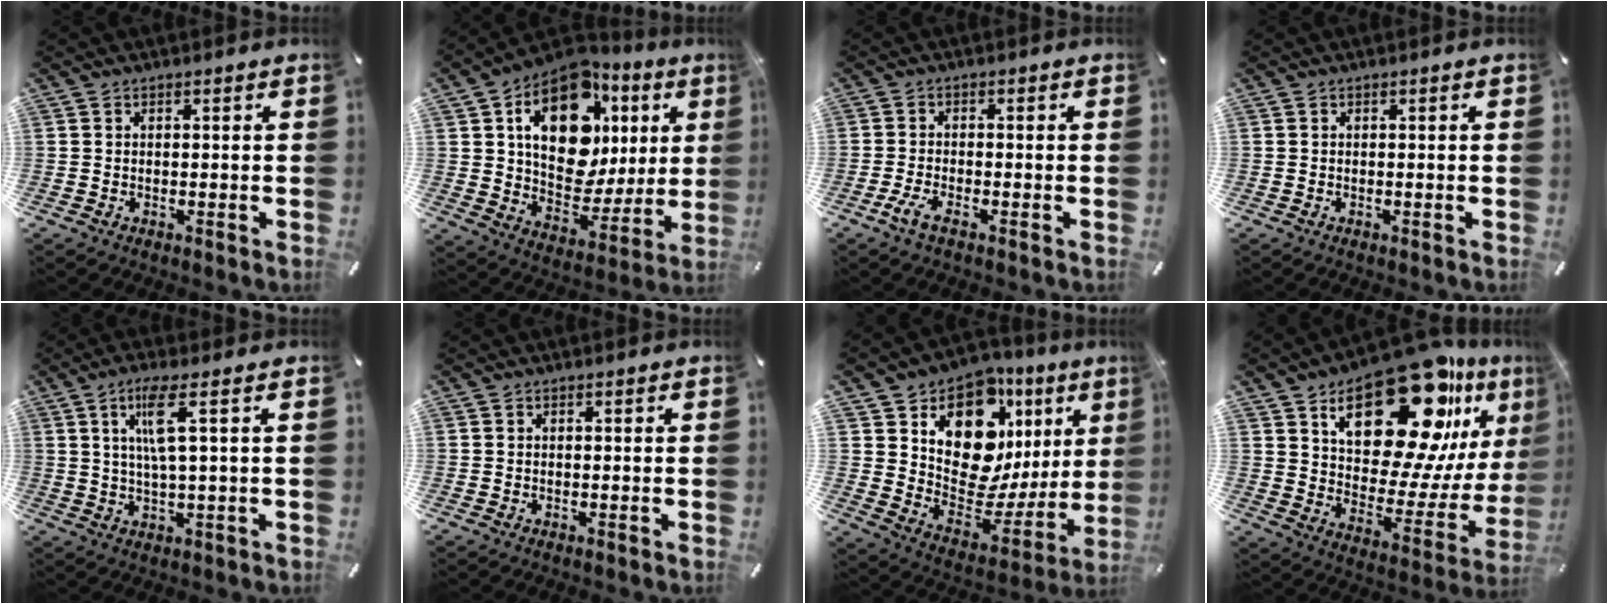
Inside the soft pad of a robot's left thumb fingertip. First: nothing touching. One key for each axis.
{"total": 20.3, "fx": 7.8, "fy": 13.6, "fz": 13.0, "tx": -0.194, "ty": -0.036, "tz": 0.139}
{"total": 3.3, "fx": -1.8, "fy": 0.9, "fz": 2.6, "tx": -0.055, "ty": -0.001, "tz": -0.034}
{"total": 0.0}
{"total": 8.0, "fx": 2.6, "fy": 1.0, "fz": 7.5, "tx": -0.150, "ty": 0.002, "tz": 0.039}
{"total": 0.0}
{"total": 15.7, "fx": 7.5, "fy": 10.4, "fz": 9.0, "tx": -0.126, "ty": -0.080, "tz": 0.126}
{"total": 28.3, "fx": 17.3, "fy": 13.2, "fz": 18.0, "tx": -0.251, "ty": -0.117, "tz": 0.294}